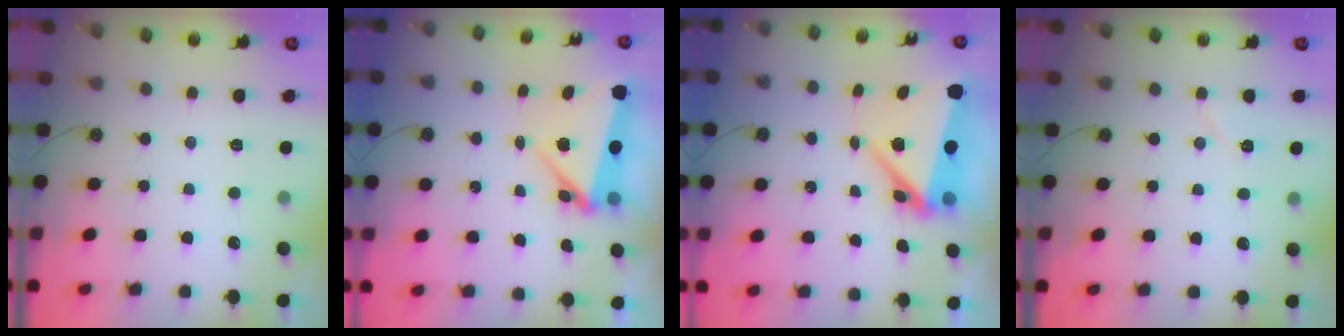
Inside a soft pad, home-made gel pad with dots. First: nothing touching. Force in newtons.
{"total": 10.6, "press": 5.6, "slide": 9.0}
{"total": 8.3, "press": 8.1, "slide": 2.0}
{"total": 5.1, "press": 4.9, "slide": 1.4}